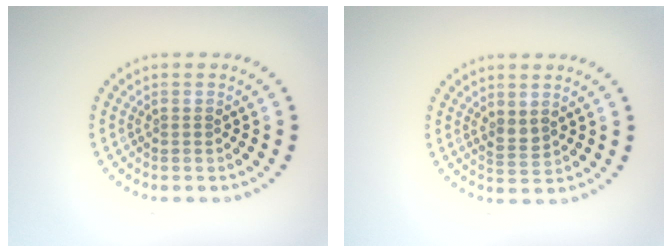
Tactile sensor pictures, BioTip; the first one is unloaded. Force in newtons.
{"total": 1.3, "press": 1.1, "slide": 0.6}